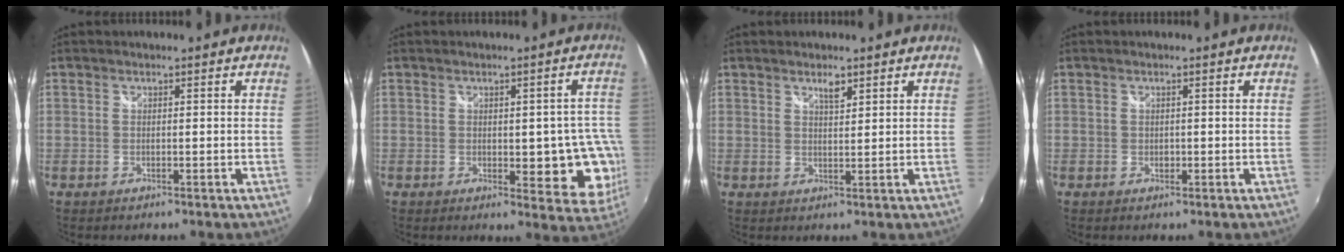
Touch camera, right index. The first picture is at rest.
{"total": 10.4, "force": [-1.7, 4.8, 9.1], "torque": [-0.090, 0.000, -0.012]}
{"total": 2.3, "force": [1.7, 0.7, 1.5], "torque": [-0.023, 0.001, 0.028]}
{"total": 0.9, "force": [-0.2, 0.8, 0.2], "torque": [-0.003, -0.003, -0.003]}